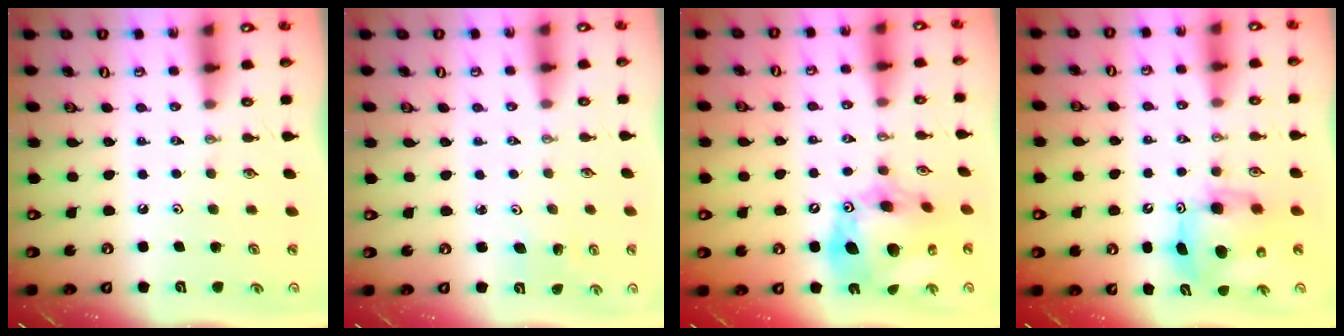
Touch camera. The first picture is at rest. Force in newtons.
{"total": 3.0, "press": 3.0, "slide": 0.2}
{"total": 19.4, "press": 19.3, "slide": 2.1}
{"total": 8.8, "press": 8.8, "slide": 0.4}